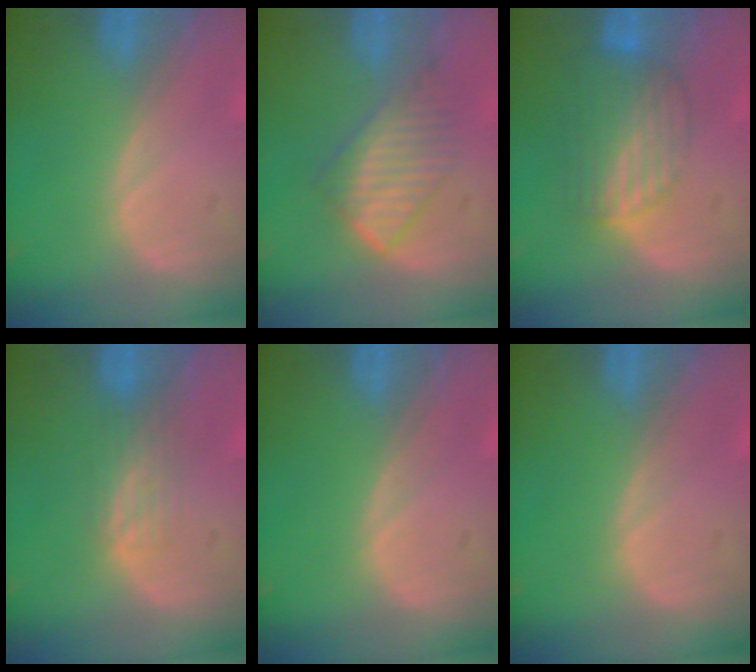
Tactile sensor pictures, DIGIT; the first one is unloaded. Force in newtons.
{"total": 6.0, "press": 5.7, "slide": 2.0}
{"total": 6.8, "press": 6.0, "slide": 3.2}
{"total": 2.6, "press": 2.6, "slide": 0.4}
{"total": 0.0}
{"total": 0.0}